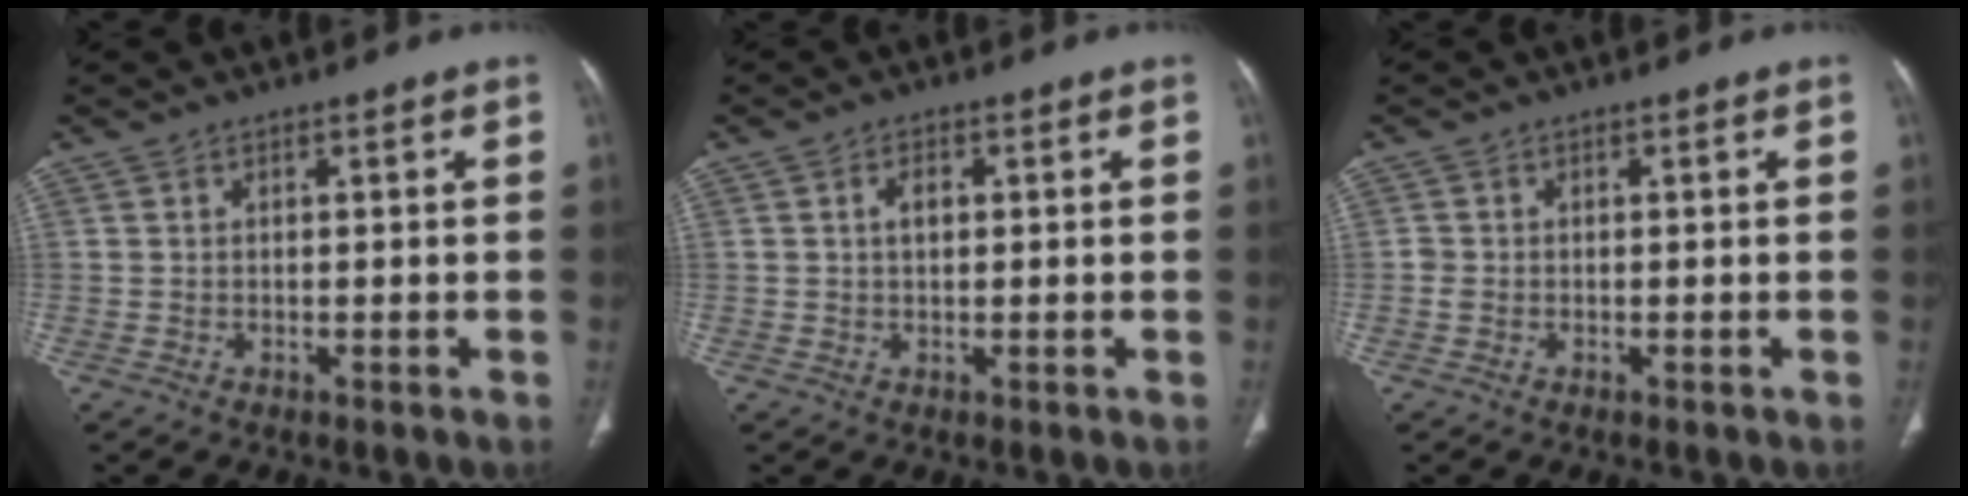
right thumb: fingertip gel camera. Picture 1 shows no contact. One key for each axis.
{"total": 2.4, "fx": 0.4, "fy": 1.5, "fz": 1.8, "tx": -0.029, "ty": 0.006, "tz": 0.008}
{"total": 1.1, "fx": -0.3, "fy": 0.9, "fz": 0.5, "tx": -0.010, "ty": 0.001, "tz": -0.006}